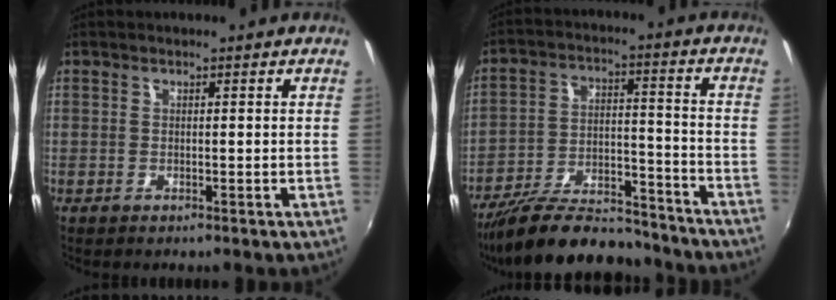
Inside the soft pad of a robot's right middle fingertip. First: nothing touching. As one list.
[{"total": 20.2, "force": [-17.1, 5.7, 9.1], "torque": [-0.170, -0.007, -0.255]}]